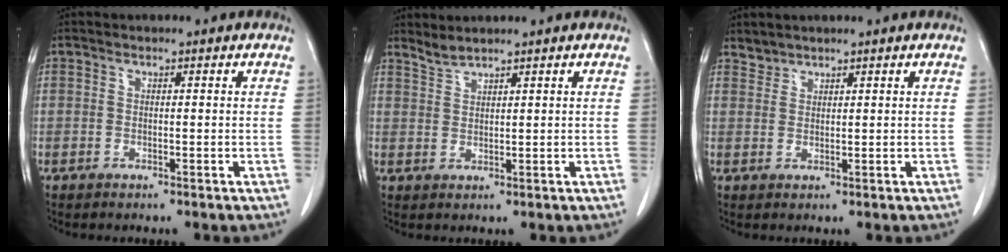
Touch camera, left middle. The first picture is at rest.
{"total": 1.9, "force": [1.9, -0.3, 0.2], "torque": [-0.005, 0.001, 0.043]}
{"total": 1.5, "force": [1.4, 0.3, -0.3], "torque": [0.007, 0.003, 0.028]}